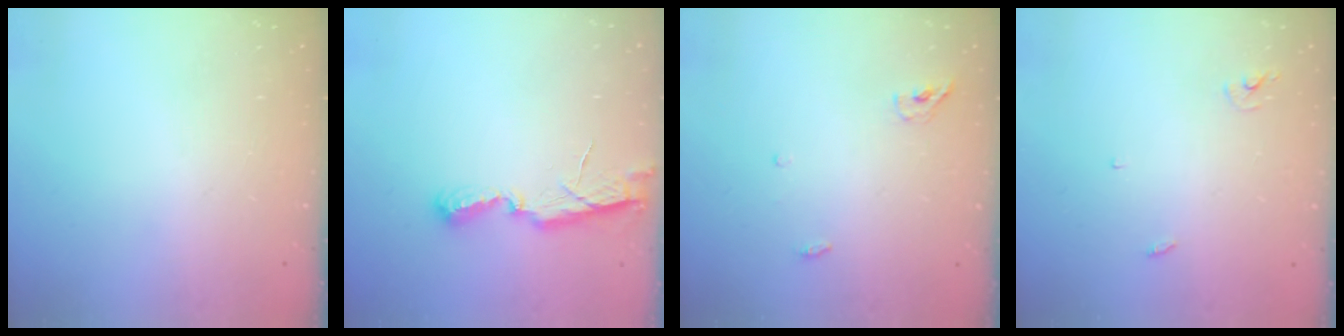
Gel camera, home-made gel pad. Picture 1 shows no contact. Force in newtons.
{"total": 6.5, "press": 6.5, "slide": 0.5}
{"total": 3.8, "press": 3.6, "slide": 1.3}
{"total": 2.4, "press": 2.4, "slide": 0.2}